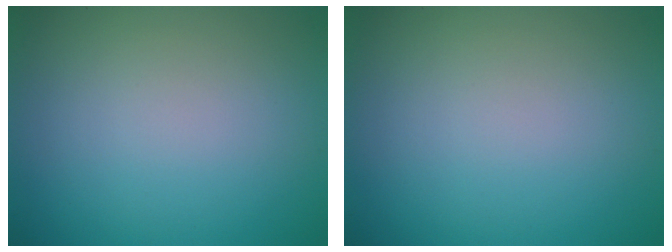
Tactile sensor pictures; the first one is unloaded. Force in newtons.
{"total": 0.0}